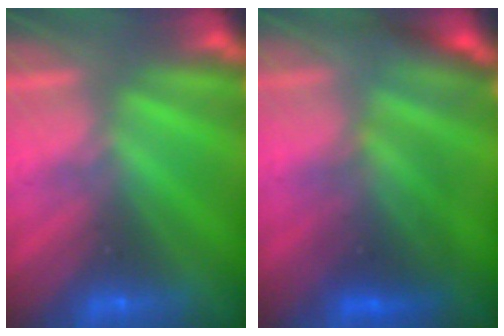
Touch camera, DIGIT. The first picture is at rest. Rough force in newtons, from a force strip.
{"total": 2.3}